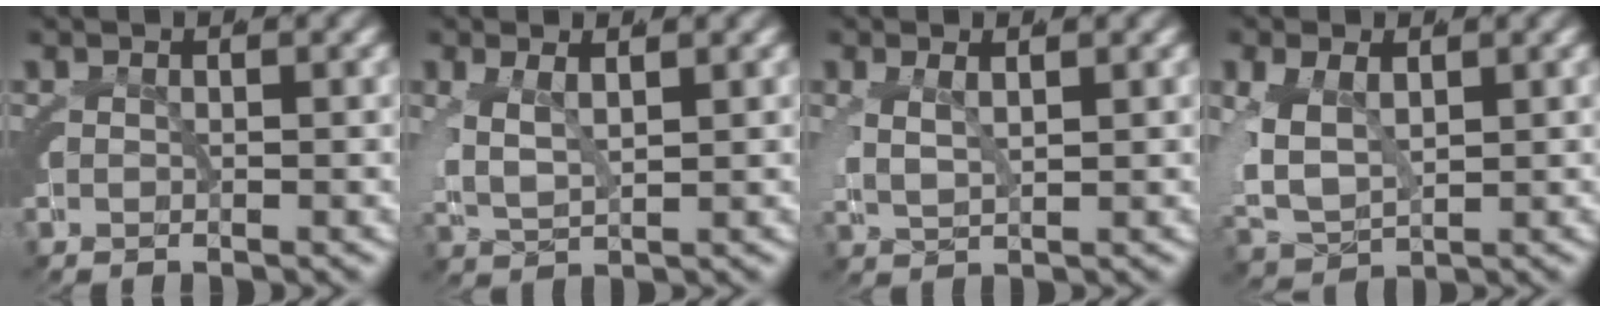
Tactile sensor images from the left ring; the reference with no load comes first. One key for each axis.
{"total": 3.7, "fx": 0.5, "fy": 2.6, "fz": 2.5, "tx": -0.065, "ty": -0.007, "tz": 0.015}
{"total": 2.7, "fx": 0.6, "fy": 1.9, "fz": 1.9, "tx": -0.052, "ty": -0.006, "tz": 0.018}
{"total": 6.7, "fx": -0.2, "fy": 5.4, "fz": 3.9, "tx": -0.108, "ty": -0.019, "tz": 0.005}